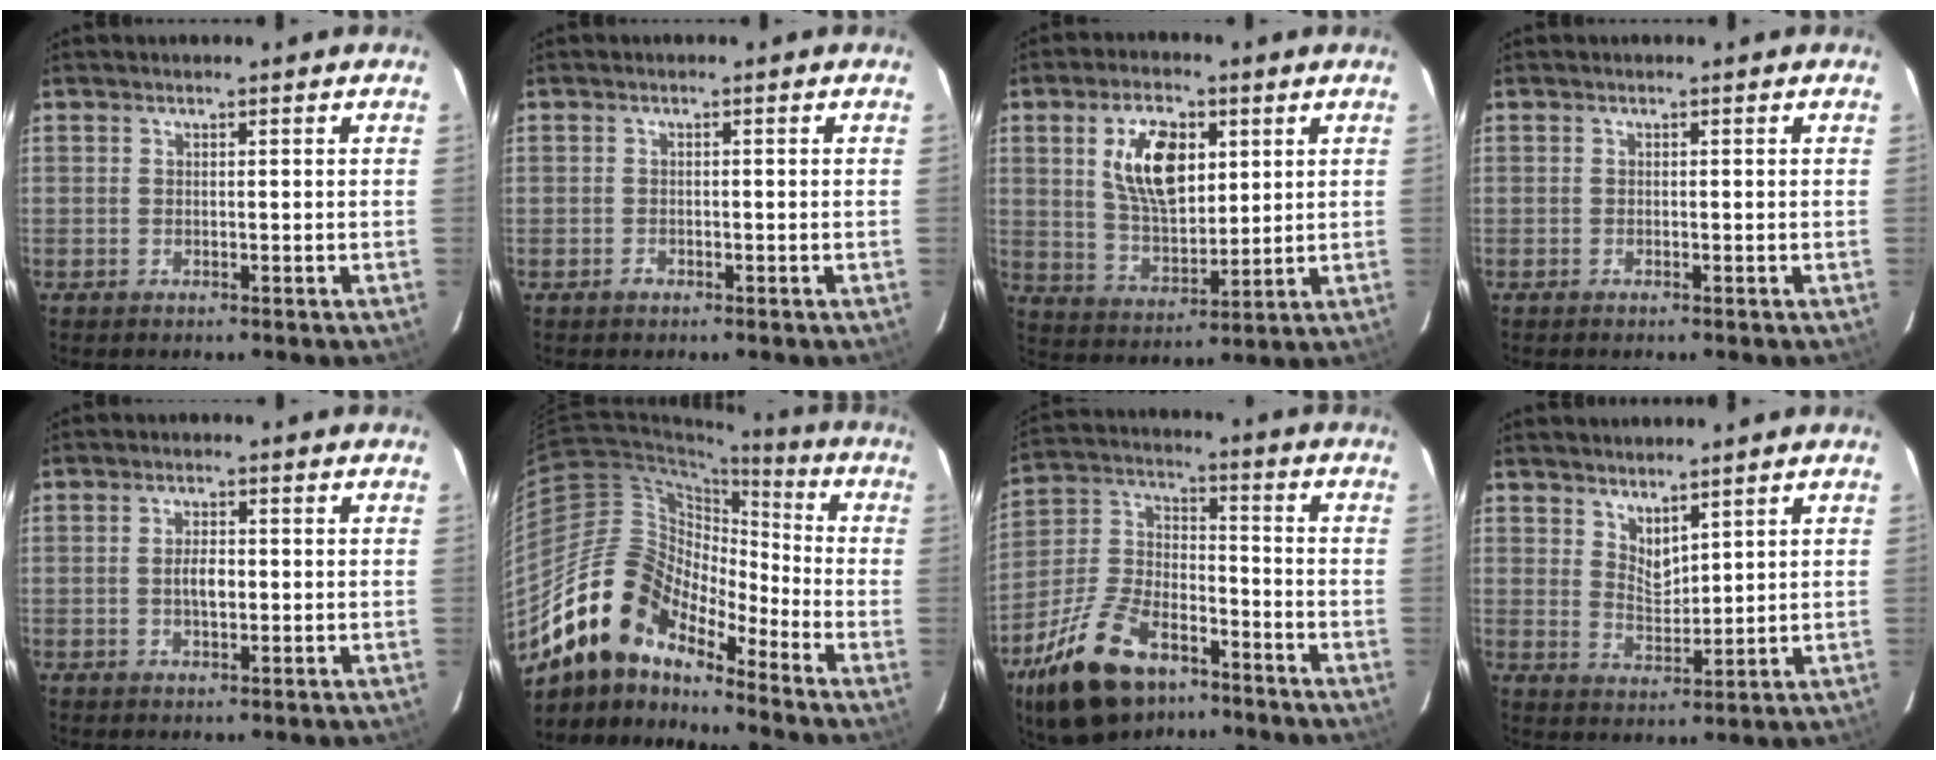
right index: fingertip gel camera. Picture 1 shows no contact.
{"total": 1.1, "force": [-0.7, 0.8, 0.1], "torque": [0.000, 0.002, -0.012]}
{"total": 12.4, "force": [4.0, 6.5, 9.8], "torque": [-0.177, 0.011, 0.083]}
{"total": 0.0}
{"total": 3.2, "force": [-0.2, 1.5, 2.8], "torque": [-0.052, 0.003, -0.004]}
{"total": 16.1, "force": [-13.3, 6.2, 6.5], "torque": [-0.116, 0.009, -0.260]}
{"total": 20.3, "force": [-12.8, 10.5, 11.7], "torque": [-0.246, 0.005, -0.223]}
{"total": 4.6, "force": [3.7, 1.7, 2.0], "torque": [-0.030, -0.007, 0.069]}